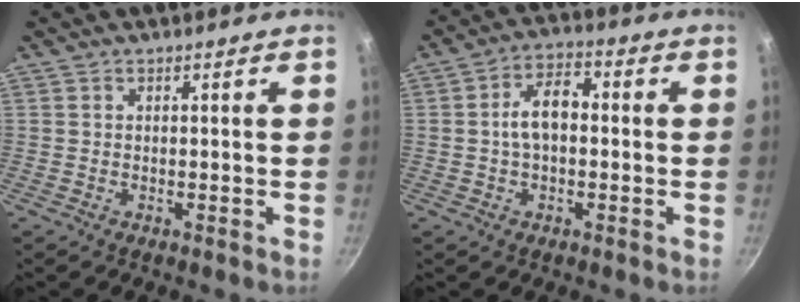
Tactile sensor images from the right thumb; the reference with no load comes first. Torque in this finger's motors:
{"motor_torque": [0.14, 0.01, 0.79, -0.31, 0.04]}